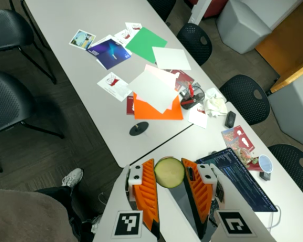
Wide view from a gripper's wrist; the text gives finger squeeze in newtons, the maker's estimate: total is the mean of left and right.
{"total": 8.3, "left": 8.1, "right": 8.5}